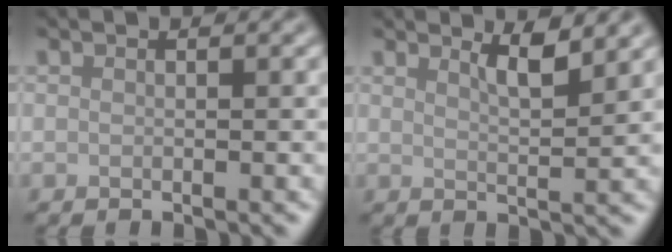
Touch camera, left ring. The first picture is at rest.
{"total": 2.7, "force": [1.9, 0.6, 1.9], "torque": [-0.025, -0.002, 0.031]}